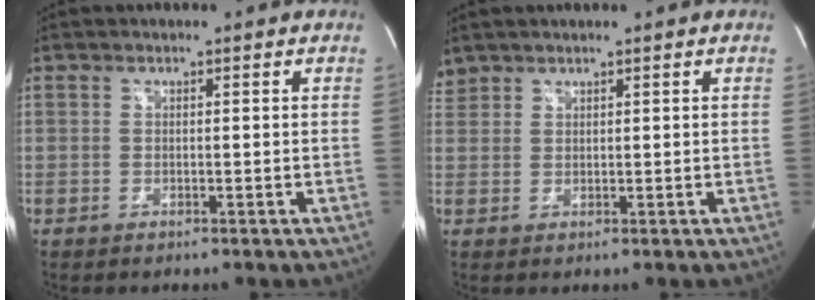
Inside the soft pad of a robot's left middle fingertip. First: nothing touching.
{"total": 1.9, "force": [1.7, 0.7, -0.1], "torque": [0.000, 0.013, 0.037]}